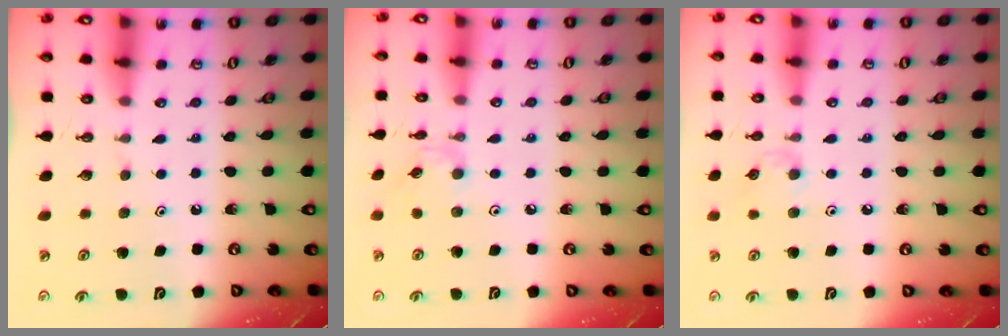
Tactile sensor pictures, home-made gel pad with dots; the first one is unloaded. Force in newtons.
{"total": 1.6, "press": 1.5, "slide": 0.3}
{"total": 6.6, "press": 6.5, "slide": 0.7}